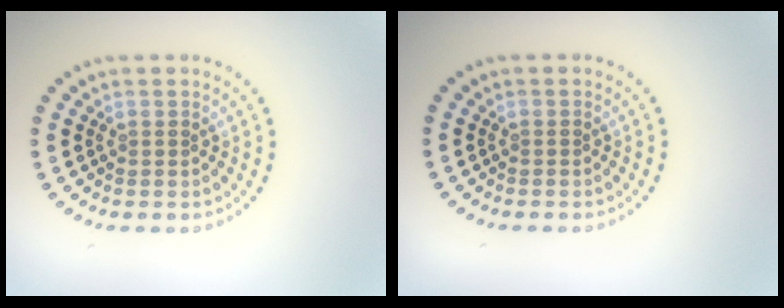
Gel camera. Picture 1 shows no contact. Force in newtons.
{"total": 0.0}